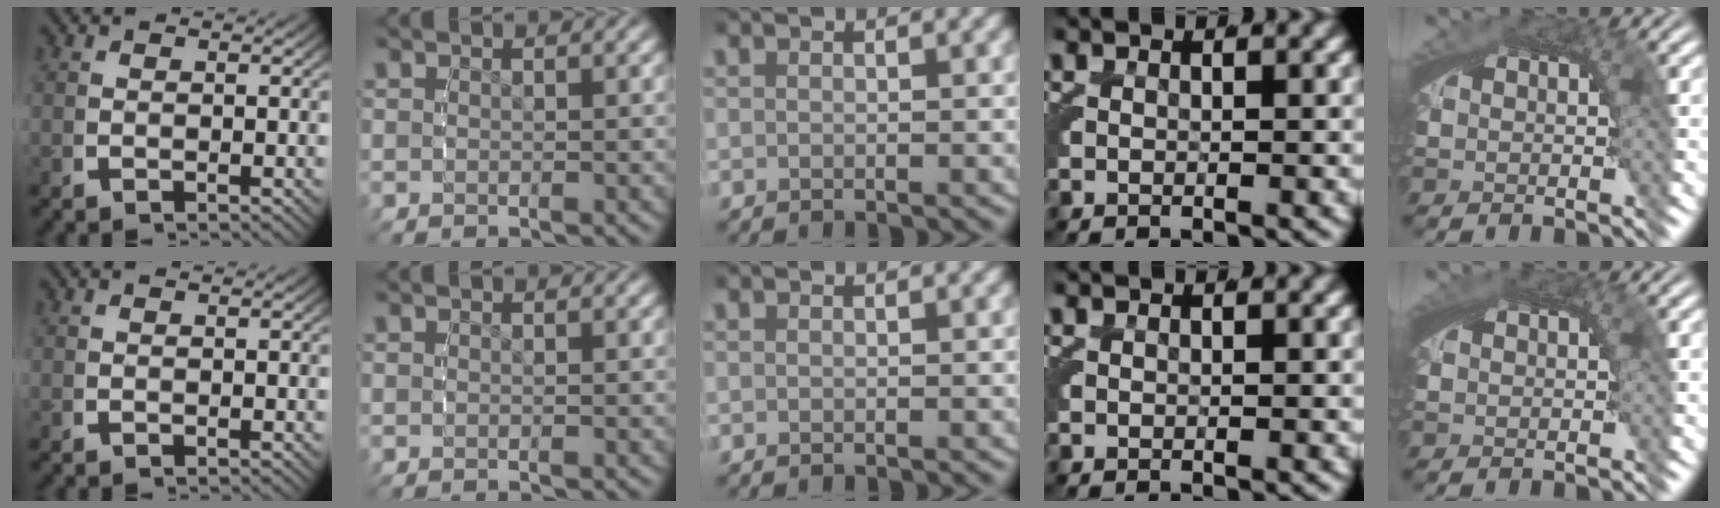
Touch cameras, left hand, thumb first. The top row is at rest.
{"little": {"total": 1.1, "force": [0.4, 0.3, 1.0], "torque": [-0.014, 0.003, 0.006]}}